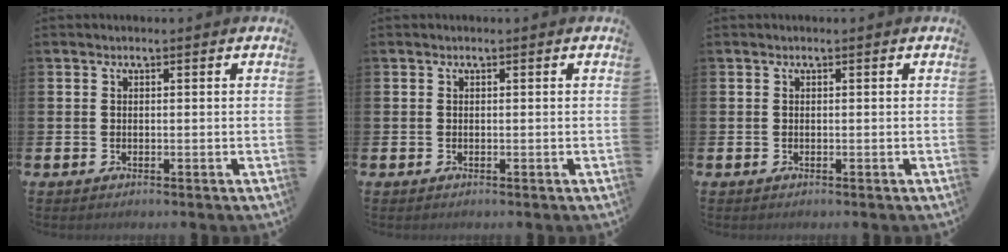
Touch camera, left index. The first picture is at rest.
{"total": 0.0}
{"total": 0.0}